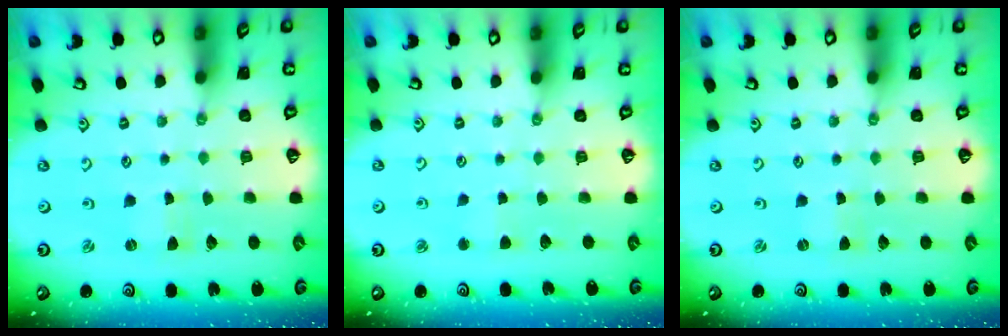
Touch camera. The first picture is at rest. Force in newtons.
{"total": 2.7, "press": 2.6, "slide": 0.4}
{"total": 0.0}